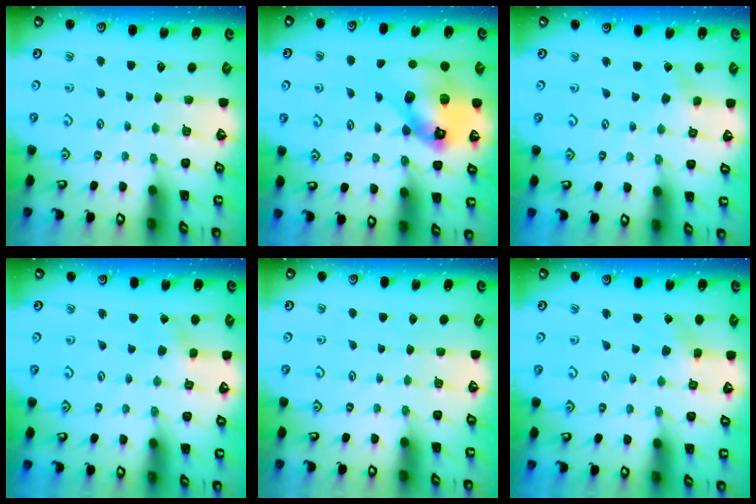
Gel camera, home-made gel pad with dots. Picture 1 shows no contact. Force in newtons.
{"total": 18.0, "press": 17.8, "slide": 2.4}
{"total": 1.8, "press": 1.8, "slide": 0.1}
{"total": 1.5, "press": 1.5, "slide": 0.2}
{"total": 0.0}
{"total": 2.0, "press": 2.0, "slide": 0.3}